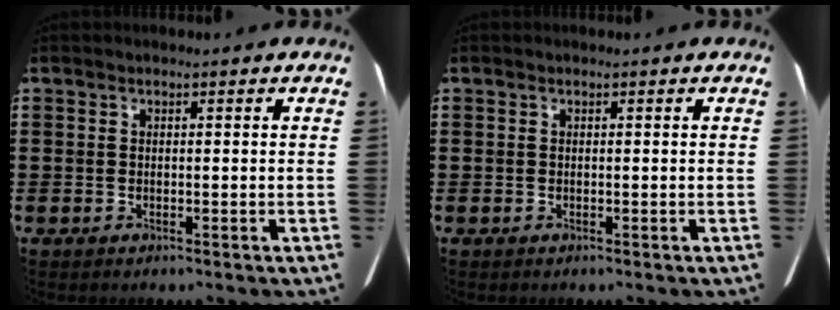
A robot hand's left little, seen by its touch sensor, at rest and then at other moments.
{"total": 0.0}